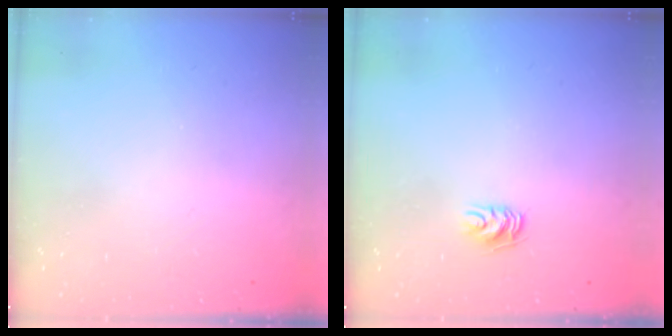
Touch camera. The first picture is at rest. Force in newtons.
{"total": 5.3, "press": 5.3, "slide": 0.5}